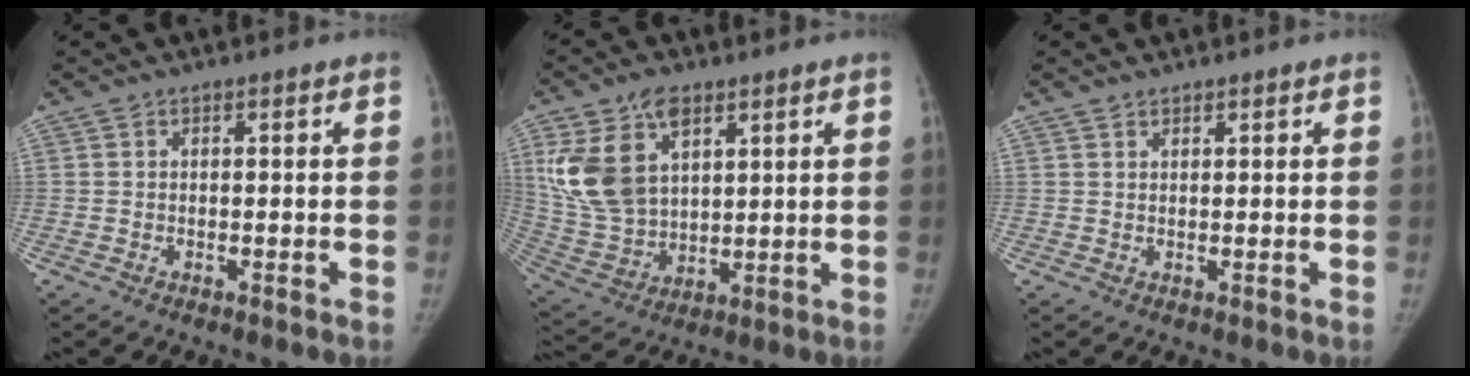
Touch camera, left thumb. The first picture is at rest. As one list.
[{"total": 15.4, "force": [6.6, 9.7, 10.1], "torque": [-0.178, -0.018, 0.144]}, {"total": 0.9, "force": [0.7, 0.5, 0.0], "torque": [0.010, -0.008, 0.010]}]